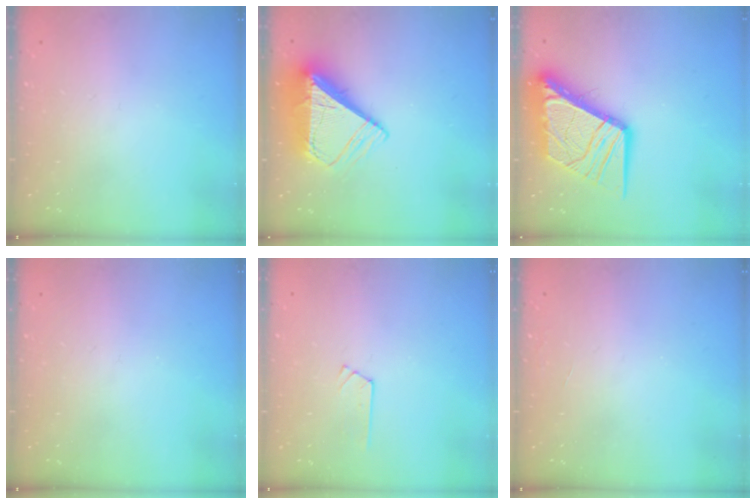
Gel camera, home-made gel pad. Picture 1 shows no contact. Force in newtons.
{"total": 11.9, "press": 11.8, "slide": 1.6}
{"total": 16.5, "press": 16.3, "slide": 2.0}
{"total": 0.0}
{"total": 3.0, "press": 3.0, "slide": 0.4}
{"total": 0.0}